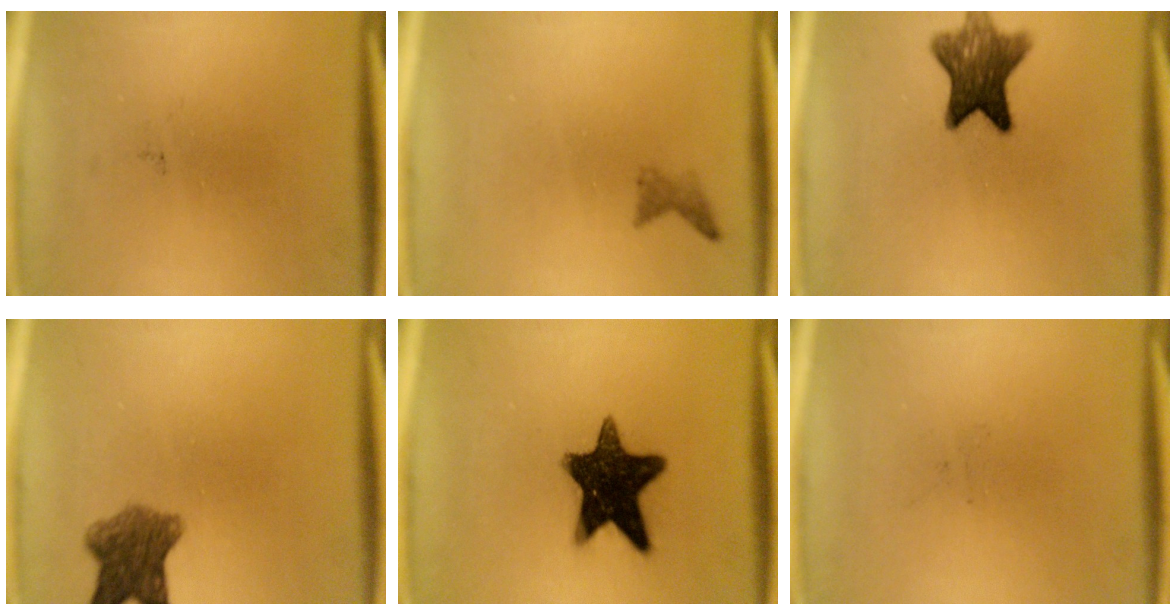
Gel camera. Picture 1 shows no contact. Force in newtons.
{"total": 1.1}
{"total": 9.2}
{"total": 6.7}
{"total": 14.8}
{"total": 0.0}